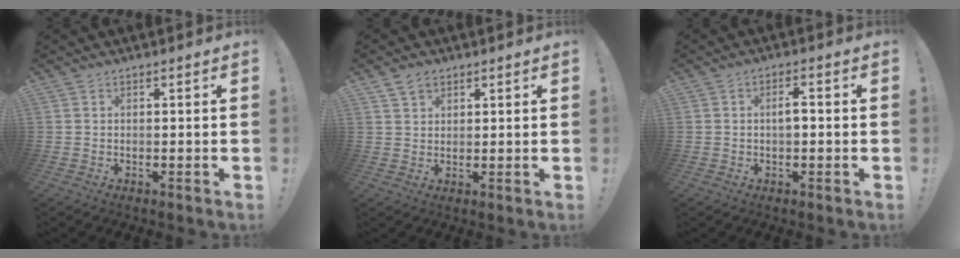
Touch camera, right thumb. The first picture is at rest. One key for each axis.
{"total": 3.9, "fx": 2.5, "fy": 2.6, "fz": 1.4, "tx": -0.028, "ty": -0.004, "tz": 0.047}
{"total": 2.8, "fx": -0.4, "fy": 0.9, "fz": 2.6, "tx": -0.041, "ty": 0.006, "tz": -0.010}